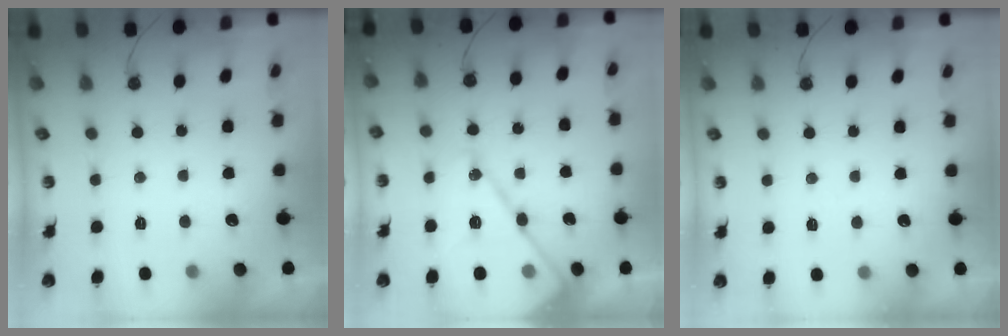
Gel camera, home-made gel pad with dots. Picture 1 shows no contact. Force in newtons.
{"total": 17.5, "press": 17.5, "slide": 1.5}
{"total": 3.5, "press": 3.5, "slide": 0.6}